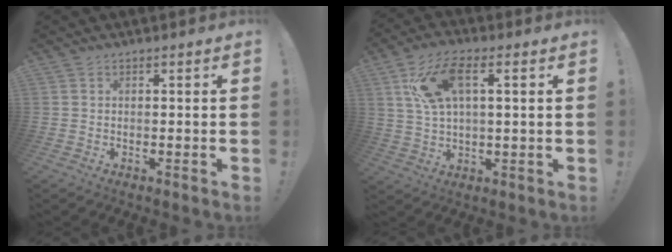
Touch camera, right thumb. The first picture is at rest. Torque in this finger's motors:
{"motor_torque": [1.59, 1.83, 0.41, 0.10, 0.40]}